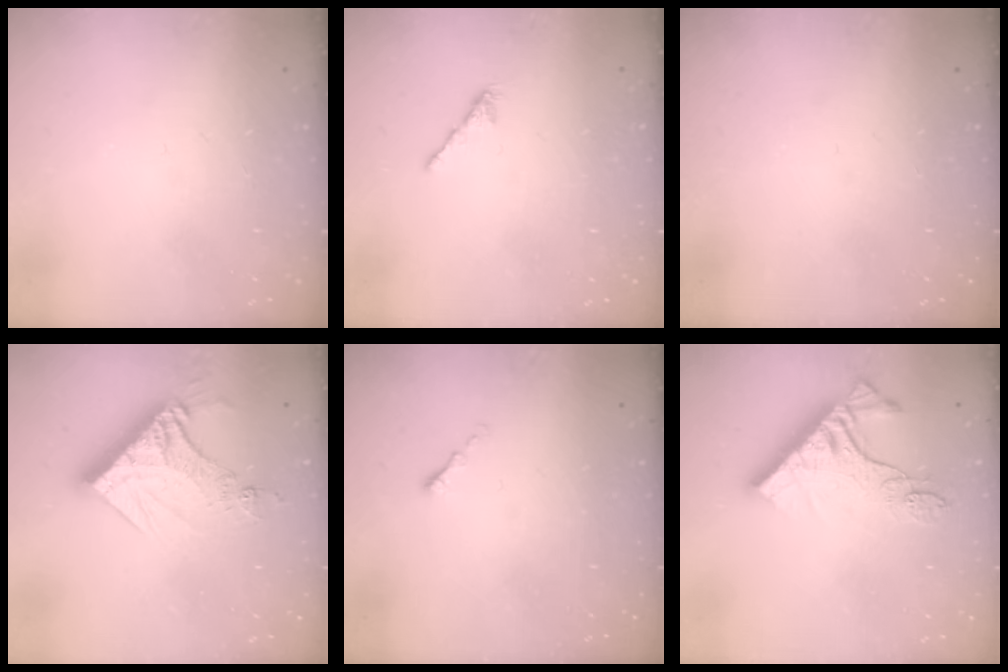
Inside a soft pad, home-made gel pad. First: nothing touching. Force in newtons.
{"total": 2.1, "press": 2.0, "slide": 0.7}
{"total": 0.0}
{"total": 14.5, "press": 14.4, "slide": 1.8}
{"total": 0.0}
{"total": 12.7, "press": 12.7, "slide": 1.2}